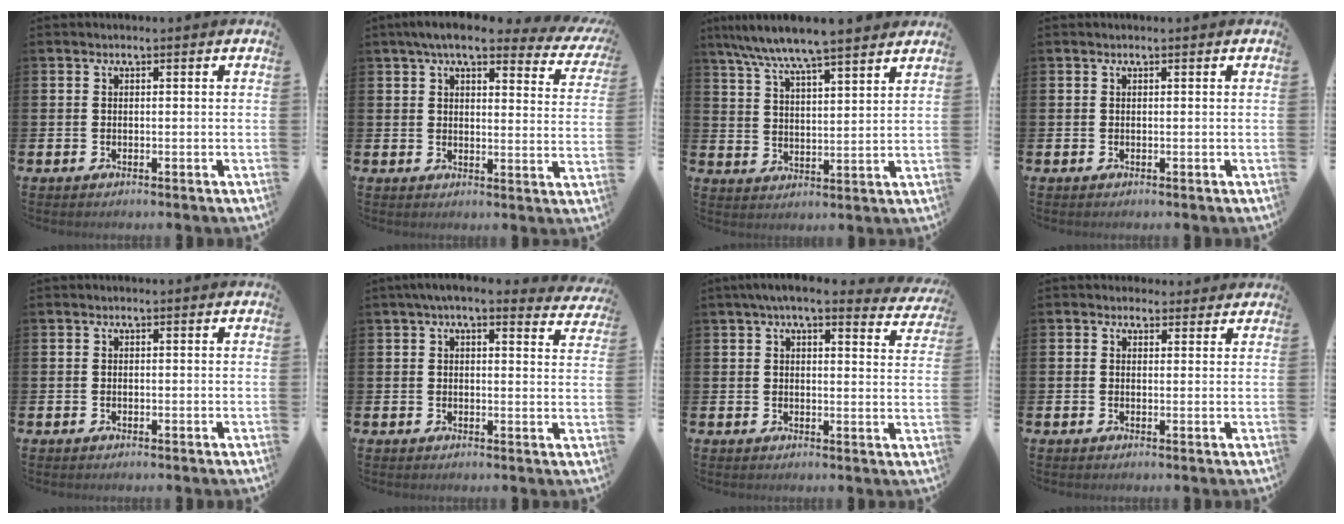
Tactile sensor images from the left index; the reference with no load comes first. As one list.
[{"total": 6.7, "force": [5.6, 1.6, 3.3], "torque": [-0.063, -0.024, 0.093]}, {"total": 7.9, "force": [7.5, 0.1, 2.5], "torque": [-0.077, -0.038, 0.135]}, {"total": 0.0}, {"total": 0.0}, {"total": 4.3, "force": [3.9, 0.7, 1.8], "torque": [-0.033, -0.013, 0.067]}, {"total": 5.2, "force": [4.5, 0.8, 2.4], "torque": [-0.046, -0.016, 0.077]}, {"total": 1.9, "force": [1.7, 0.9, -0.2], "torque": [0.011, -0.002, 0.029]}]